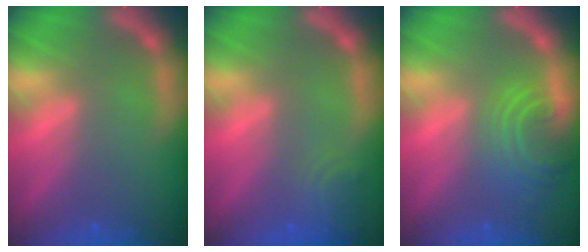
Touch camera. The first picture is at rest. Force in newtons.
{"total": 2.9}
{"total": 5.5}